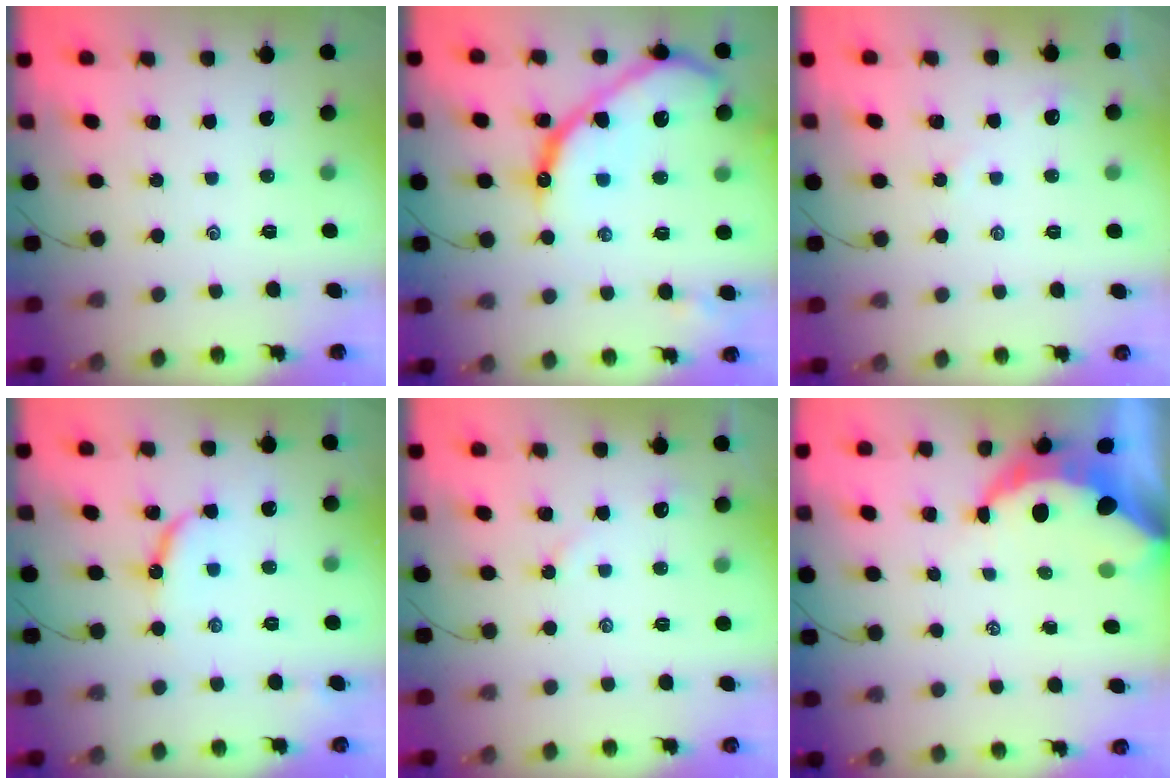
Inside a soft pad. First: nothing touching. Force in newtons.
{"total": 19.4, "press": 19.3, "slide": 1.7}
{"total": 2.4, "press": 2.4, "slide": 0.4}
{"total": 7.0, "press": 7.0, "slide": 0.3}
{"total": 4.0, "press": 4.0, "slide": 0.4}
{"total": 8.5, "press": 8.5, "slide": 0.7}